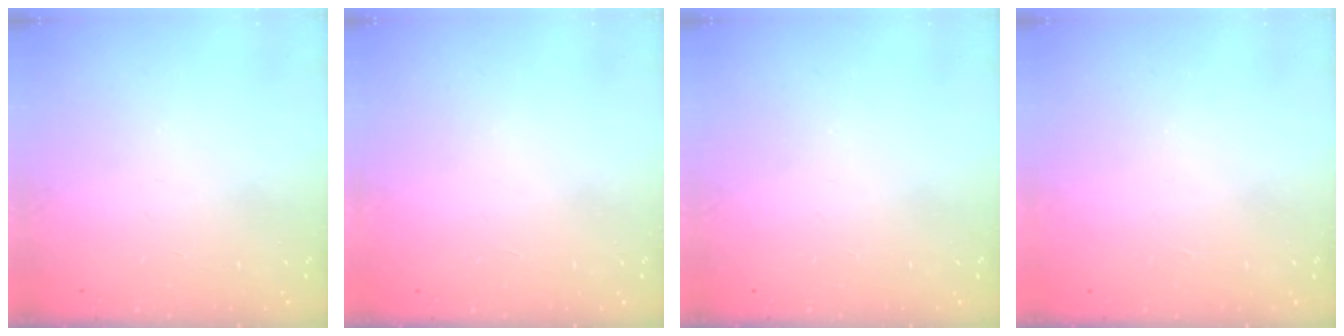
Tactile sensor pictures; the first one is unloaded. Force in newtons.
{"total": 1.5, "press": 1.5, "slide": 0.1}
{"total": 0.0}
{"total": 1.6, "press": 1.6, "slide": 0.1}